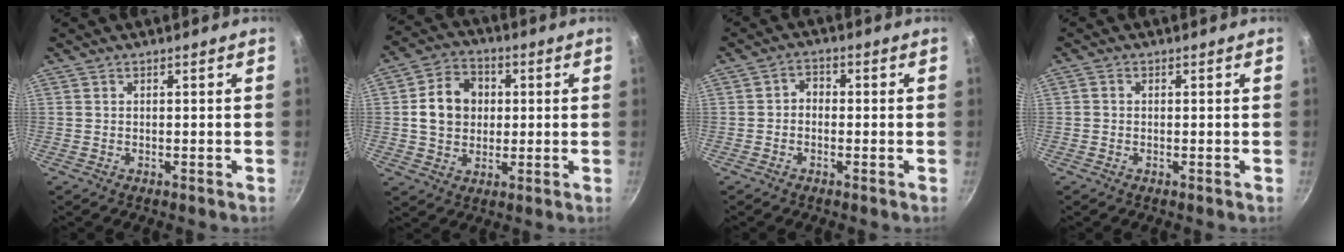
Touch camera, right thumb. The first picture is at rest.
{"total": 10.6, "force": [1.3, 8.7, 5.8], "torque": [-0.076, 0.014, 0.015]}
{"total": 2.7, "force": [-0.6, 2.2, 1.5], "torque": [-0.016, 0.013, -0.019]}
{"total": 0.7, "force": [-0.2, 0.6, 0.3], "torque": [-0.006, 0.003, -0.003]}